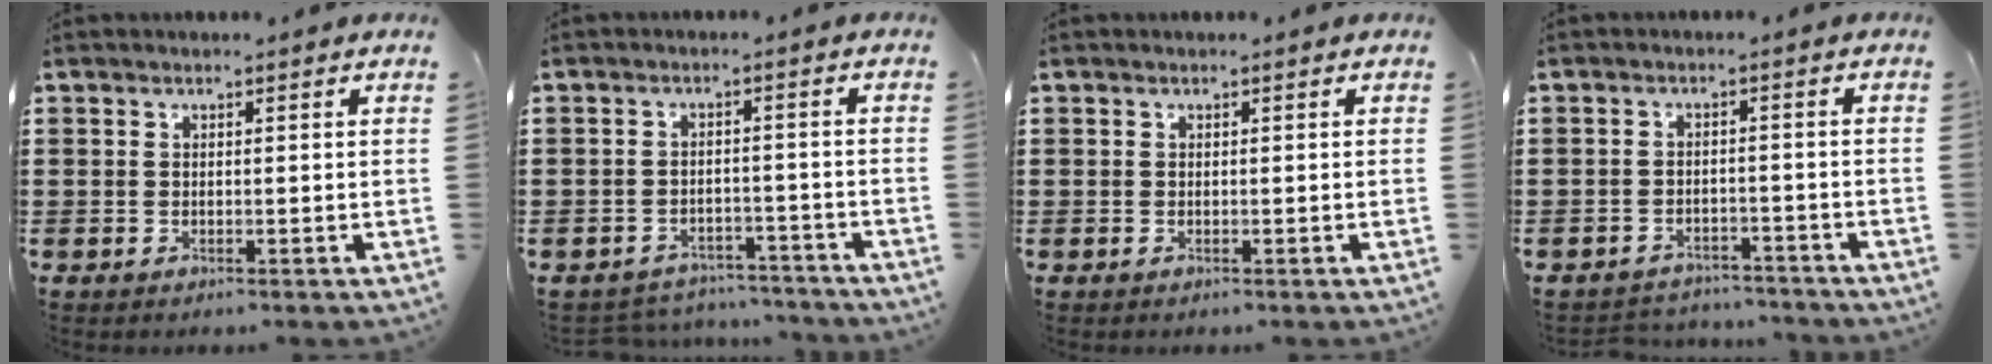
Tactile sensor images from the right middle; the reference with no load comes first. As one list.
[{"total": 3.3, "force": [-3.2, 0.6, 0.0], "torque": [-0.006, 0.002, -0.070]}, {"total": 0.0}, {"total": 2.6, "force": [-2.5, 0.5, -0.1], "torque": [-0.006, 0.000, -0.055]}]